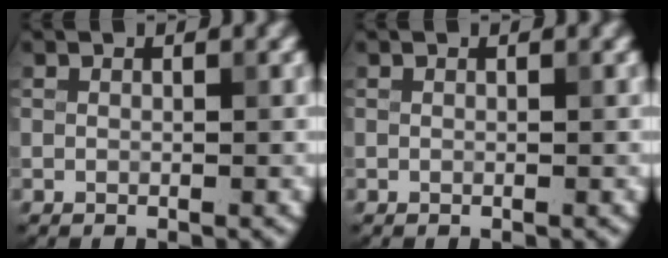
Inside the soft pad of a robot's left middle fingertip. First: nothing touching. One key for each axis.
{"total": 0.0}